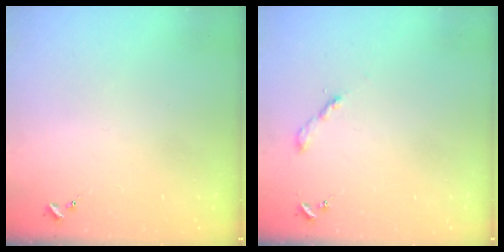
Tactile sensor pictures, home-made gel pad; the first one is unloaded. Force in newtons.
{"total": 2.0, "press": 2.0, "slide": 0.2}